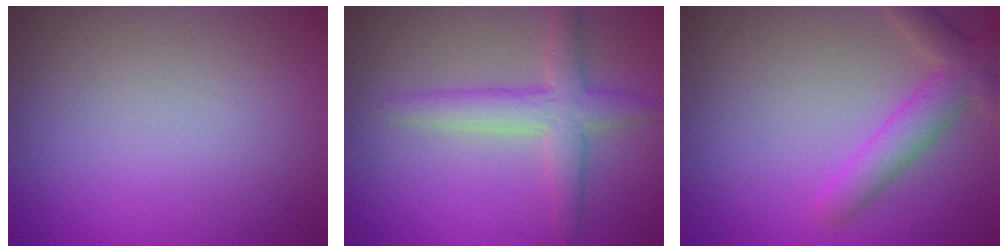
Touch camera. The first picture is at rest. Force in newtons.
{"total": 4.0, "press": 4.0, "slide": 0.1}
{"total": 3.9, "press": 3.9, "slide": 0.3}